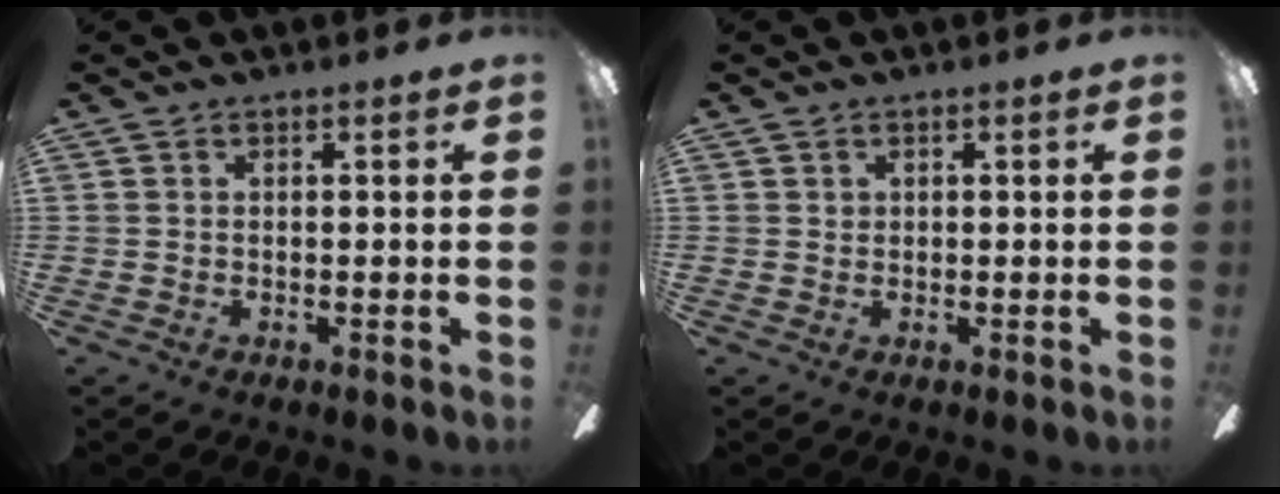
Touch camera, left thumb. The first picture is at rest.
{"total": 0.9, "force": [0.5, 0.8, 0.1], "torque": [-0.002, 0.005, 0.008]}